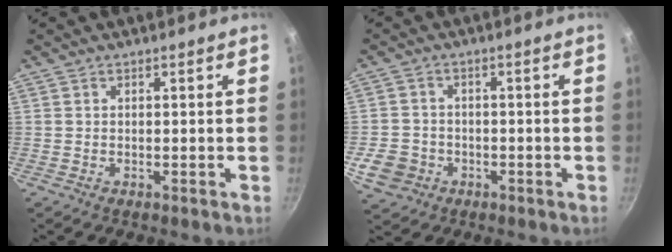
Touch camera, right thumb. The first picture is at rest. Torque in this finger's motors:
{"motor_torque": [0.86, 0.55, -0.19, 0.05, -0.01]}